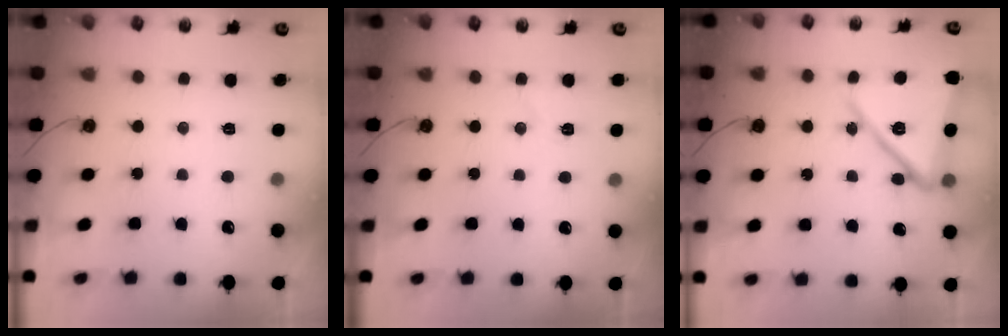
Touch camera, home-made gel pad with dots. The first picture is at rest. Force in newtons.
{"total": 4.3, "press": 3.8, "slide": 1.9}
{"total": 15.4, "press": 12.5, "slide": 9.1}